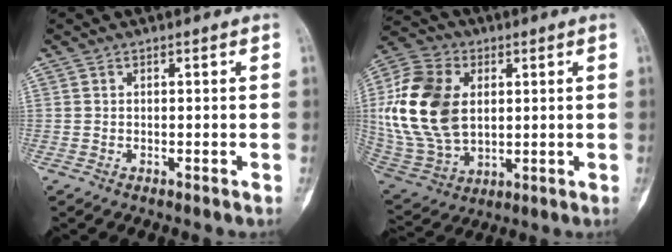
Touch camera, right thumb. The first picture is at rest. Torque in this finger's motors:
{"motor_torque": [-0.23, 1.34, 1.93, 0.30, 0.46]}